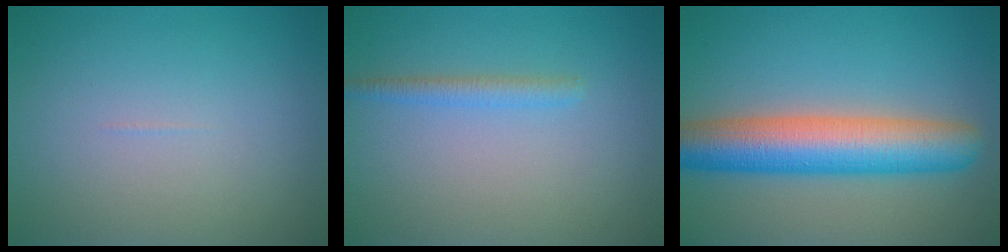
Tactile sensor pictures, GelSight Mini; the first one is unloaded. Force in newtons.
{"total": 1.6, "press": 1.6, "slide": 0.0}
{"total": 8.6, "press": 8.6, "slide": 0.3}